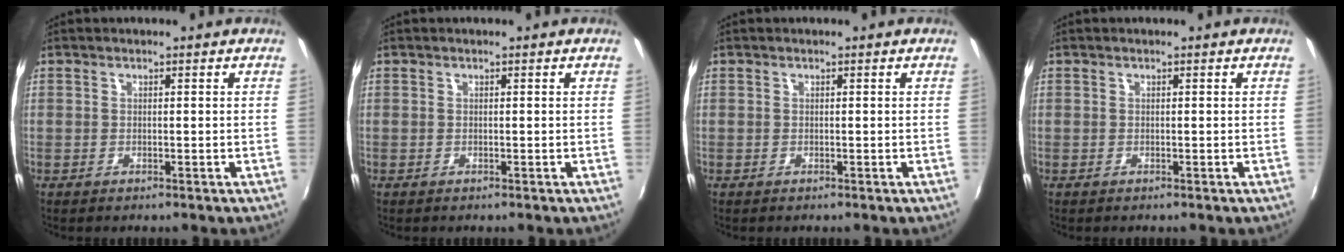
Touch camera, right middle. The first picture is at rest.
{"total": 0.0}
{"total": 0.0}
{"total": 0.0}